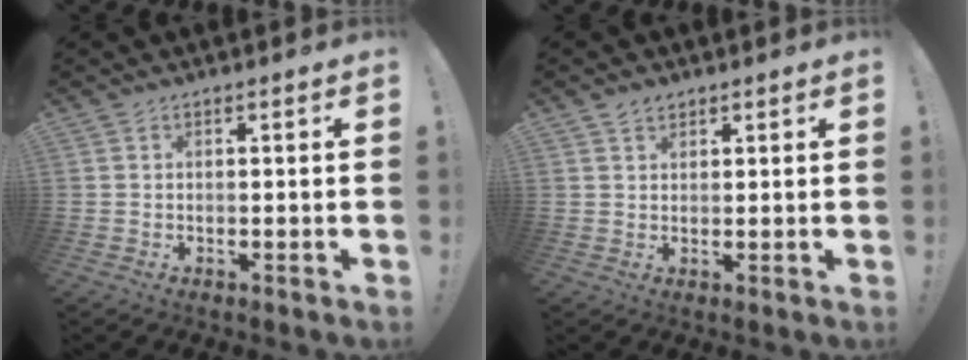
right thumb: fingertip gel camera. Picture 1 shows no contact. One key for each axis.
{"total": 2.1, "fx": 1.6, "fy": 1.3, "fz": 0.5, "tx": 0.004, "ty": -0.008, "tz": 0.027}